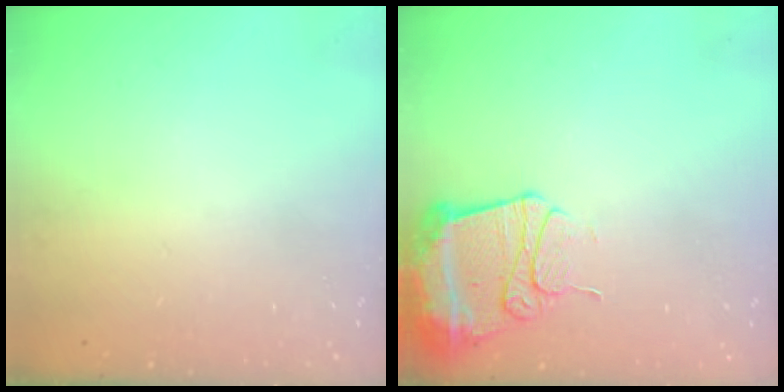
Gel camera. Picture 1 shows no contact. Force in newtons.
{"total": 13.2, "press": 13.2, "slide": 1.4}